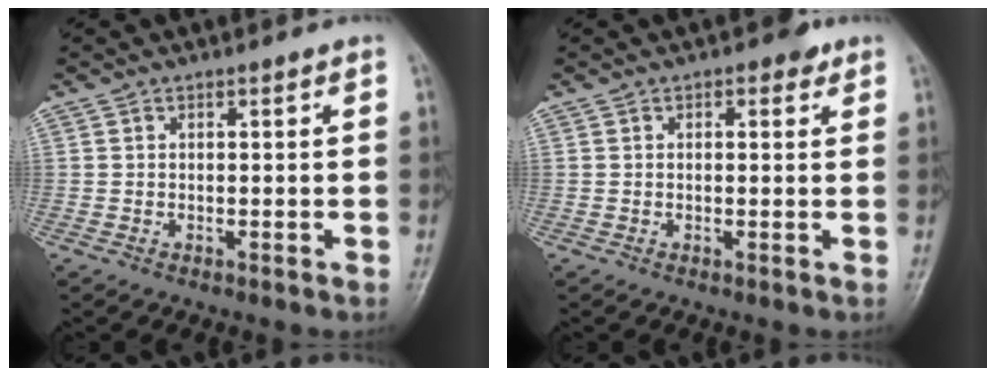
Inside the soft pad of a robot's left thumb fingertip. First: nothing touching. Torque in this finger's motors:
{"motor_torque": [0.25, 0.03, 0.28, -0.19, 0.03]}